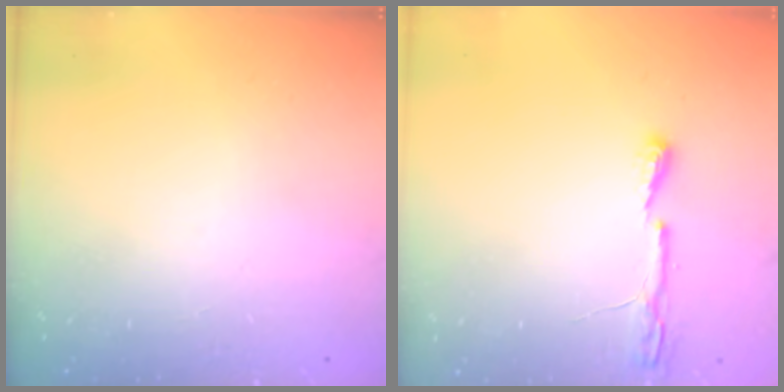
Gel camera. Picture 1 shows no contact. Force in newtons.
{"total": 4.3, "press": 4.2, "slide": 0.6}